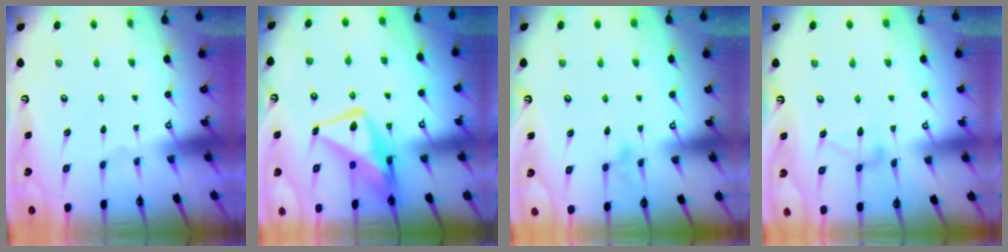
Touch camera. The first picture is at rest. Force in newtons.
{"total": 15.2, "press": 15.1, "slide": 1.6}
{"total": 7.7, "press": 7.7, "slide": 0.5}
{"total": 7.5, "press": 7.5, "slide": 0.3}